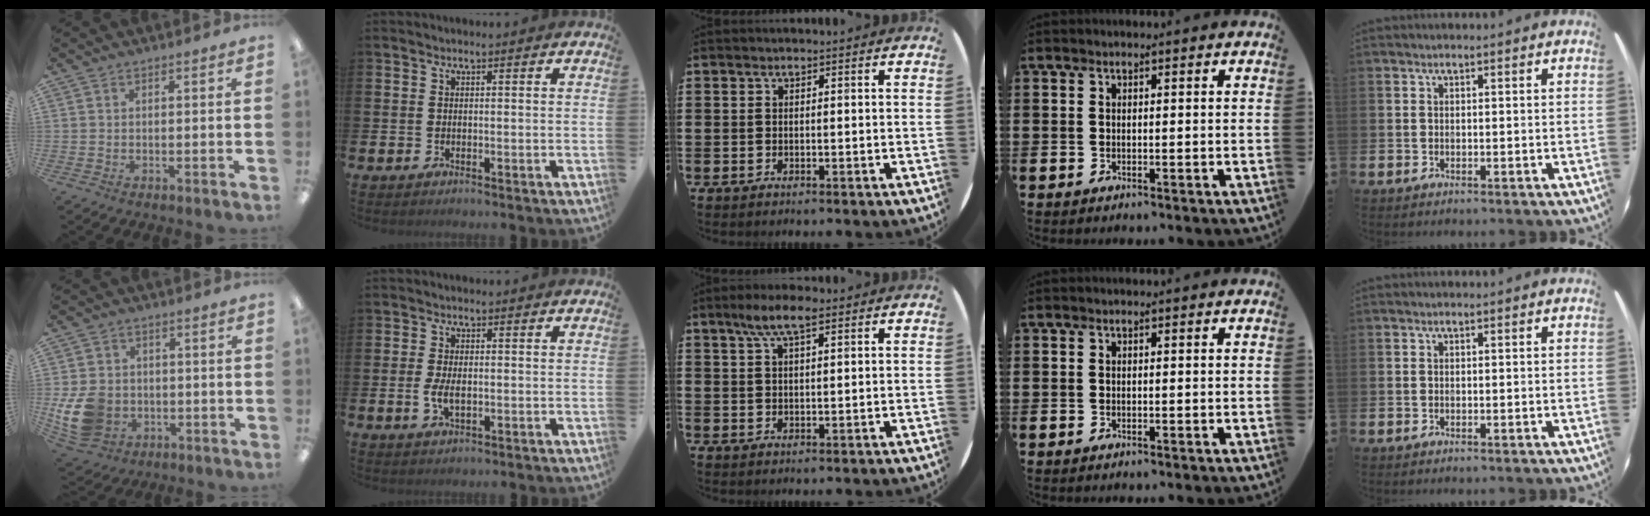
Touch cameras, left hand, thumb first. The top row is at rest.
{"thumb": {"total": 12.1, "force": [-2.2, 9.9, 6.7], "torque": [-0.148, 0.012, -0.036]}, "index": {"total": 3.1, "force": [-0.1, 1.6, 2.7], "torque": [-0.050, 0.004, -0.004]}, "middle": {"total": 5.4, "force": [3.4, 1.6, 3.9], "torque": [-0.074, 0.007, 0.057]}}